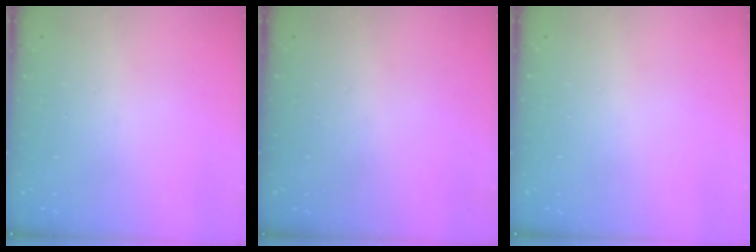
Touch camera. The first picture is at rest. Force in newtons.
{"total": 0.0}
{"total": 0.0}